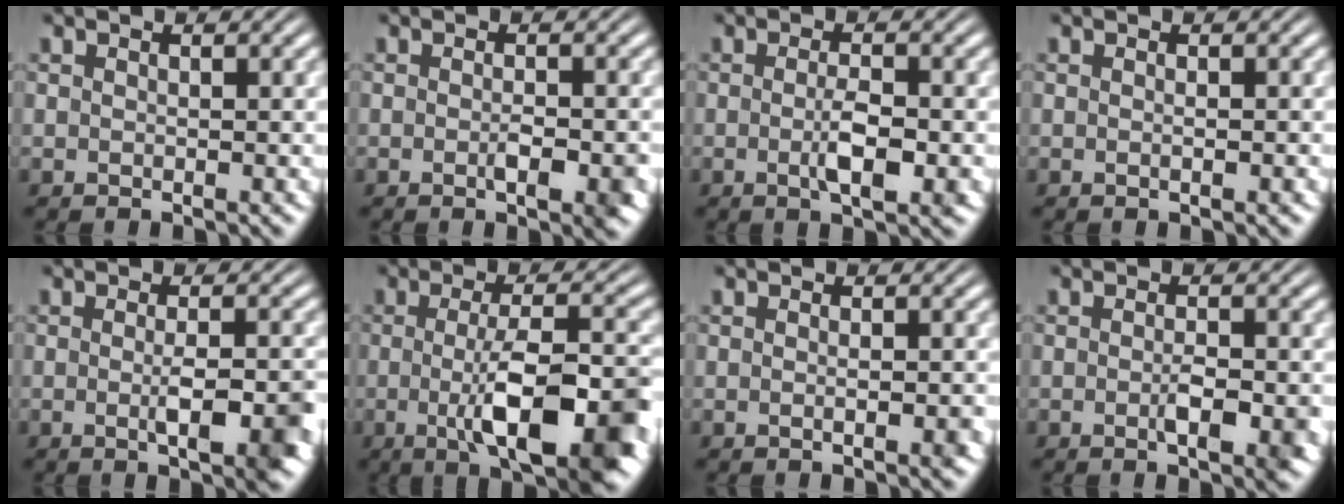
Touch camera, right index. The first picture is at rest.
{"total": 2.1, "force": [-0.8, 0.5, 1.8], "torque": [-0.023, 0.003, -0.019]}
{"total": 3.0, "force": [-1.0, 0.6, 2.8], "torque": [-0.049, -0.005, -0.018]}
{"total": 0.5, "force": [-0.3, 0.0, 0.4], "torque": [-0.008, 0.003, -0.008]}
{"total": 4.4, "force": [-1.5, 0.7, 4.0], "torque": [-0.057, -0.006, -0.026]}
{"total": 9.9, "force": [-2.7, 3.0, 9.1], "torque": [-0.135, -0.016, -0.038]}
{"total": 1.3, "force": [-0.6, 0.1, 1.2], "torque": [-0.017, 0.001, -0.014]}
{"total": 2.6, "force": [-1.0, 0.6, 2.3], "torque": [-0.032, 0.000, -0.021]}